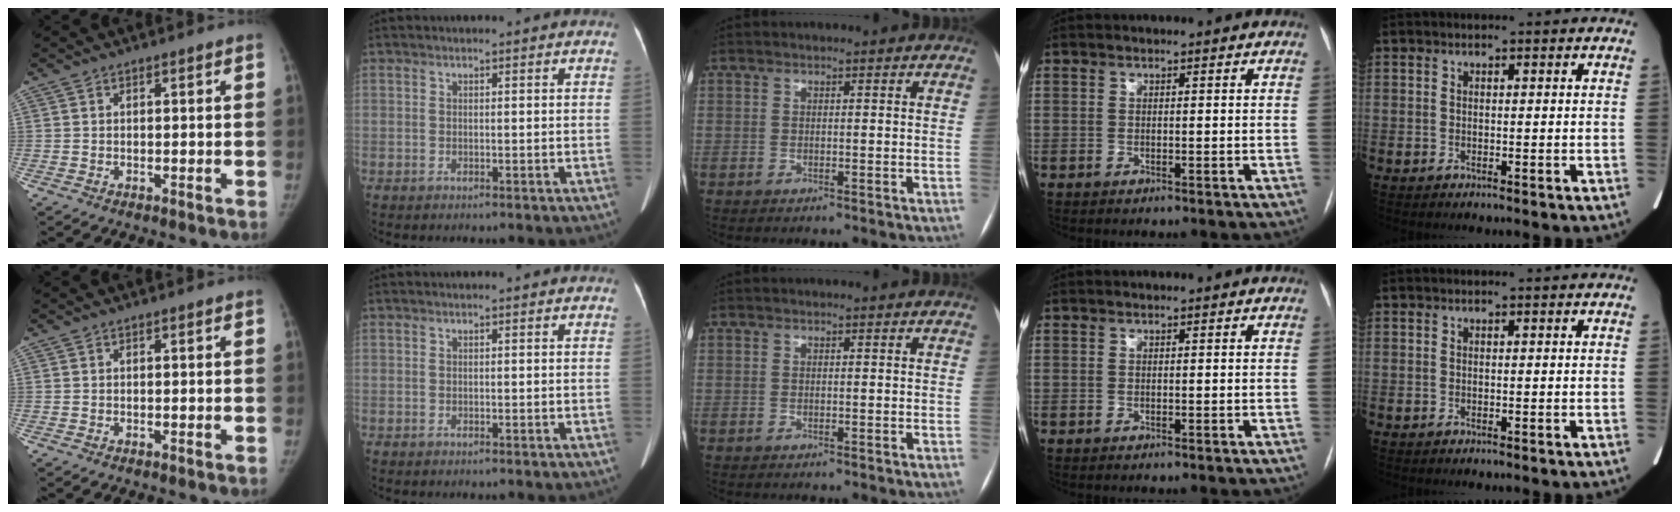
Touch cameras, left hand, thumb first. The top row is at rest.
{}